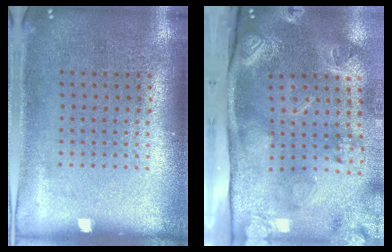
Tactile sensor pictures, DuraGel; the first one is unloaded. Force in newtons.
{"total": 4.7, "press": 3.3, "slide": 3.3}